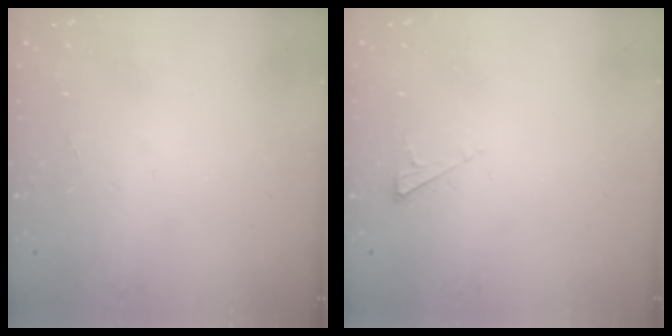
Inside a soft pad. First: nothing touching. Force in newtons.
{"total": 2.5, "press": 2.4, "slide": 0.3}